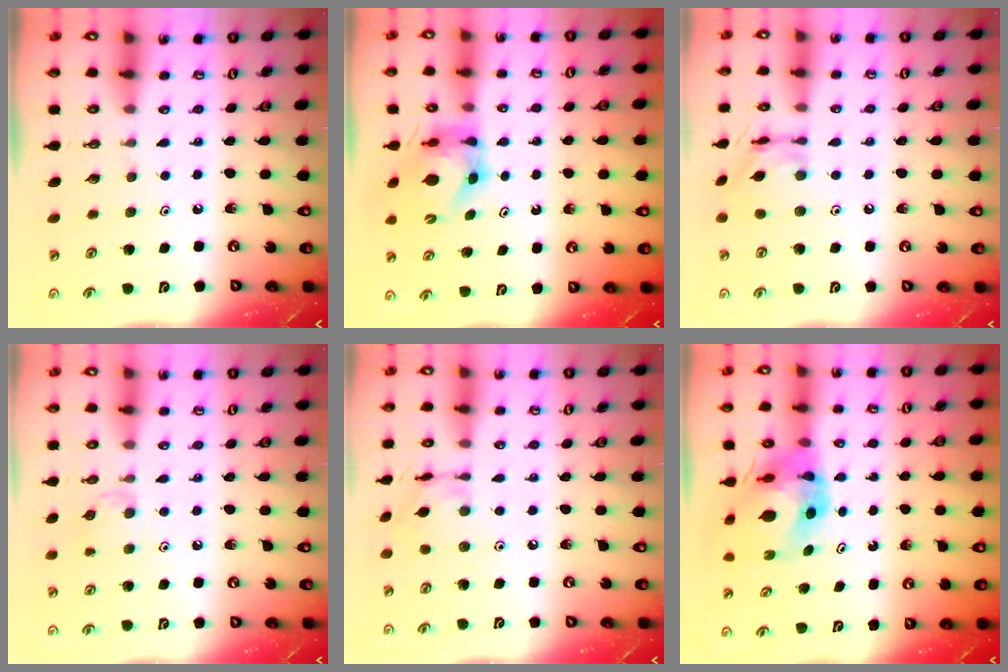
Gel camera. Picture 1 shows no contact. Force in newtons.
{"total": 7.1, "press": 7.0, "slide": 0.8}
{"total": 10.3, "press": 10.3, "slide": 0.8}
{"total": 6.2, "press": 6.1, "slide": 0.8}
{"total": 6.6, "press": 6.6, "slide": 0.3}
{"total": 9.1, "press": 9.1, "slide": 0.9}